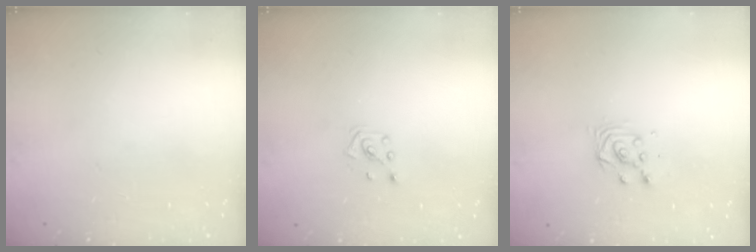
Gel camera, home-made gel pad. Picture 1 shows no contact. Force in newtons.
{"total": 2.1, "press": 2.0, "slide": 0.3}
{"total": 4.0, "press": 4.0, "slide": 0.2}